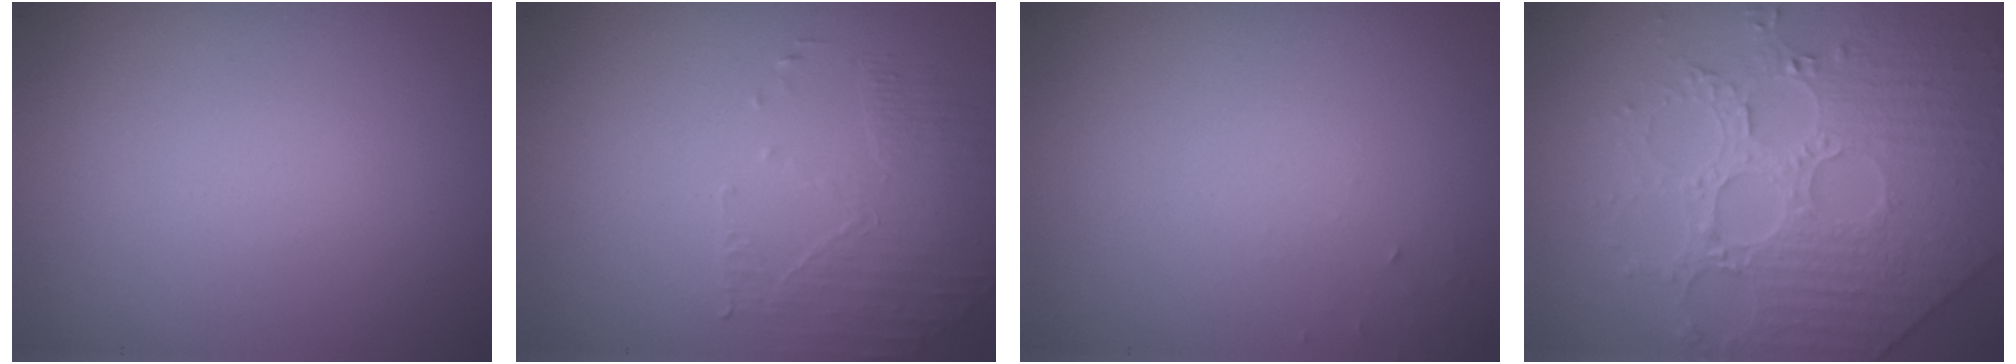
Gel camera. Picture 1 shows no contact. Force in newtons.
{"total": 1.8, "press": 1.1, "slide": 1.4}
{"total": 0.6, "press": 0.6, "slide": 0.1}
{"total": 4.9, "press": 4.9, "slide": 0.4}